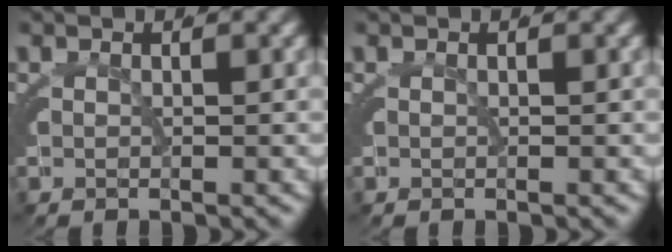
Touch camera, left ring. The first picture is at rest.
{"total": 0.0}